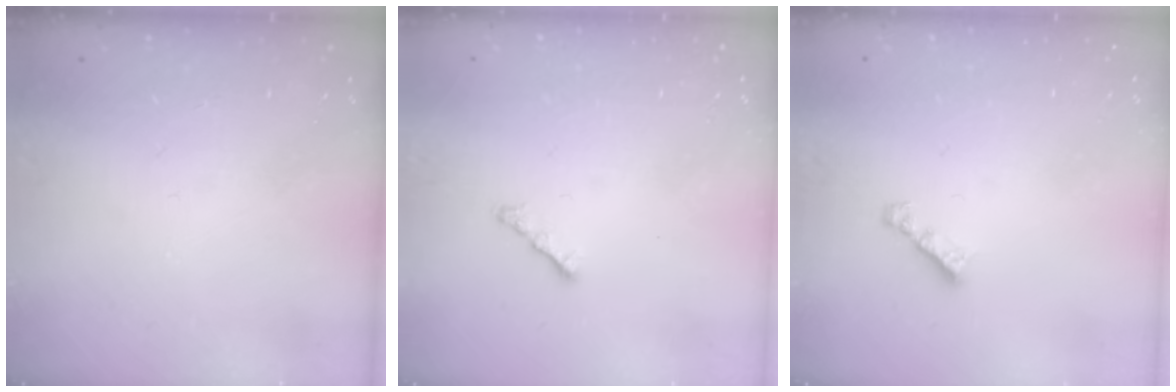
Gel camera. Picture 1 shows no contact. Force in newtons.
{"total": 2.3, "press": 2.2, "slide": 0.7}
{"total": 1.7, "press": 1.6, "slide": 0.5}